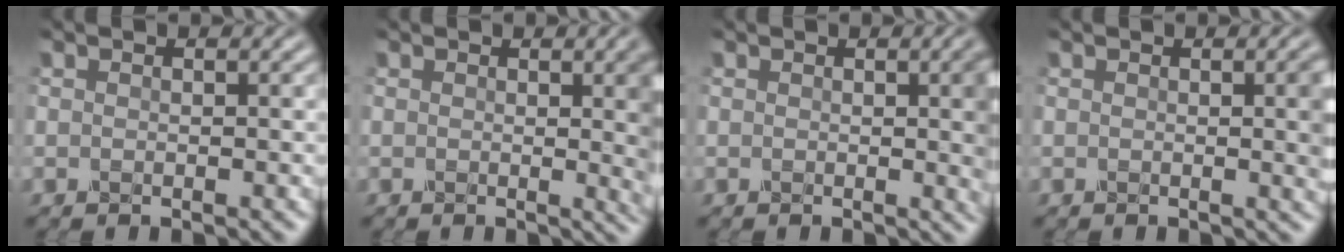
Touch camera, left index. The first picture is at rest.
{"total": 5.8, "force": [0.6, 1.9, 5.4], "torque": [-0.038, 0.000, 0.010]}
{"total": 4.4, "force": [0.4, 1.3, 4.2], "torque": [-0.035, 0.004, 0.004]}
{"total": 3.5, "force": [0.2, 1.0, 3.4], "torque": [-0.030, 0.005, -0.002]}